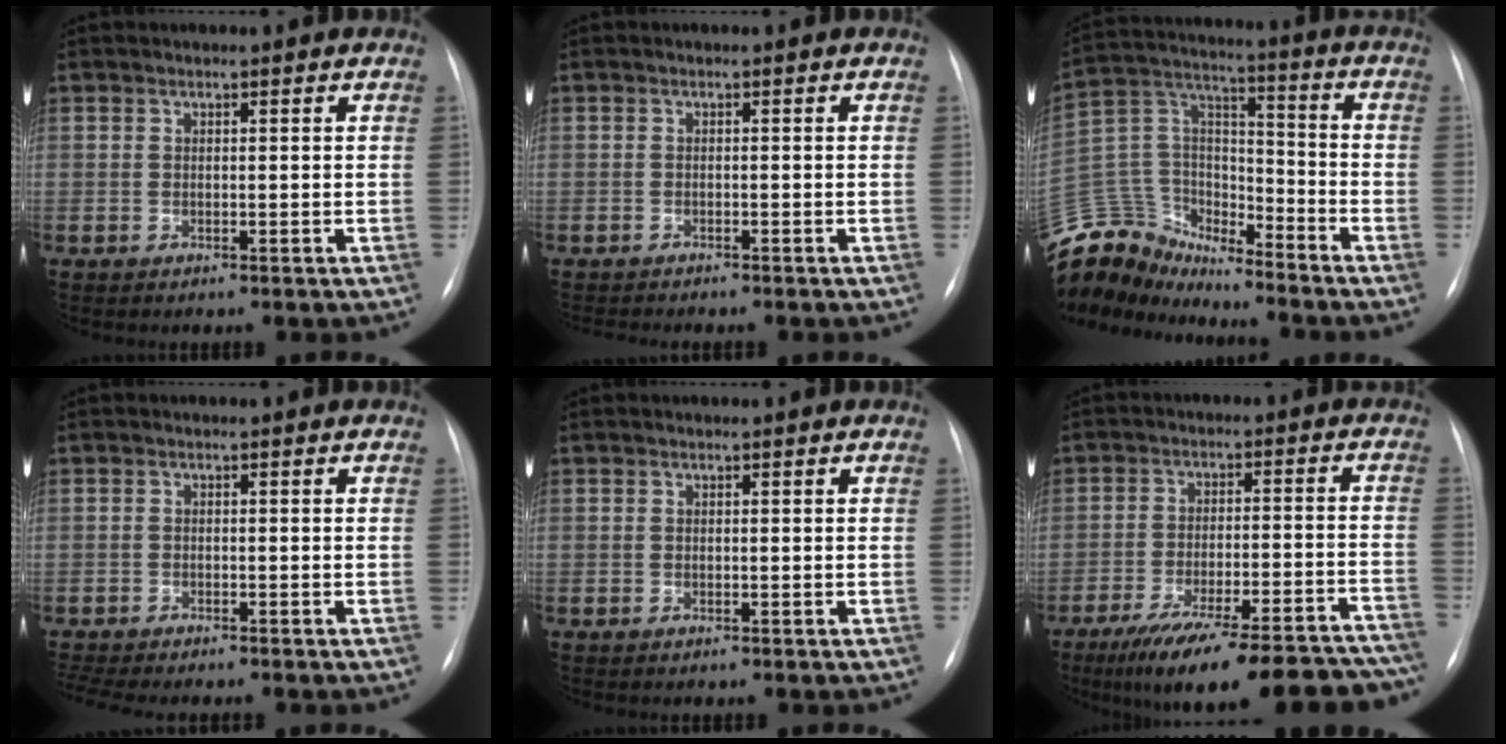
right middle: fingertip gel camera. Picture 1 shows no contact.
{"total": 2.5, "force": [-2.4, 0.1, 0.8], "torque": [-0.009, -0.005, -0.031]}
{"total": 18.0, "force": [-16.8, 5.5, 3.4], "torque": [-0.082, 0.061, -0.301]}
{"total": 6.6, "force": [-5.8, 0.5, 3.0], "torque": [-0.045, -0.006, -0.091]}
{"total": 0.0}
{"total": 25.8, "force": [-22.0, 4.4, 12.7], "torque": [-0.132, 0.003, -0.300]}